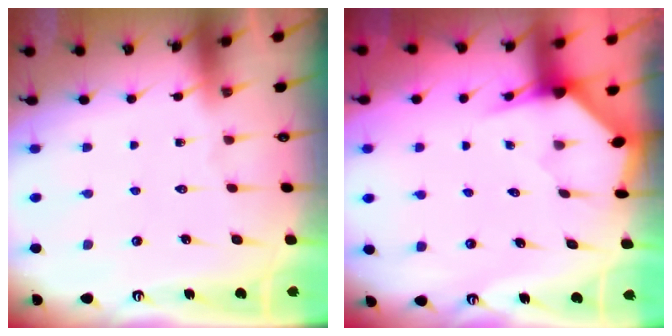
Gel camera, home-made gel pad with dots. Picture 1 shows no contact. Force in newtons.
{"total": 3.2, "press": 3.1, "slide": 0.3}